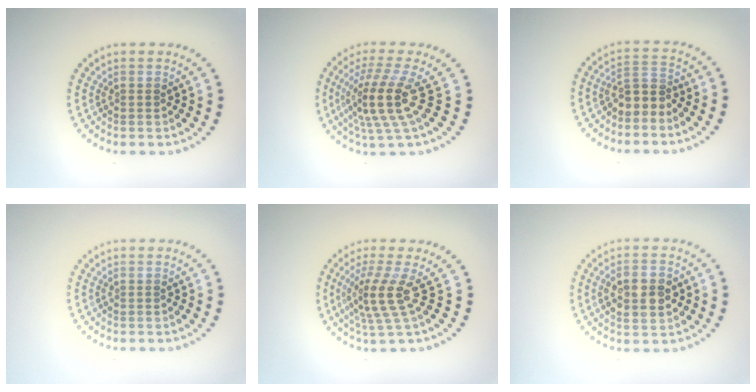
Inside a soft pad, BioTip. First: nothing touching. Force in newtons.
{"total": 4.9, "press": 3.6, "slide": 3.2}
{"total": 2.5, "press": 2.1, "slide": 1.3}
{"total": 0.0}
{"total": 3.6, "press": 2.6, "slide": 2.5}
{"total": 3.6, "press": 3.6, "slide": 0.5}